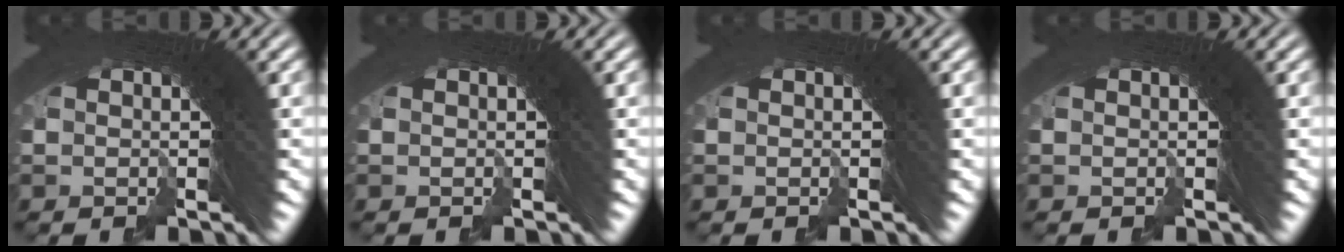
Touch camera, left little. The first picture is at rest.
{"total": 0.0}
{"total": 0.0}
{"total": 0.0}